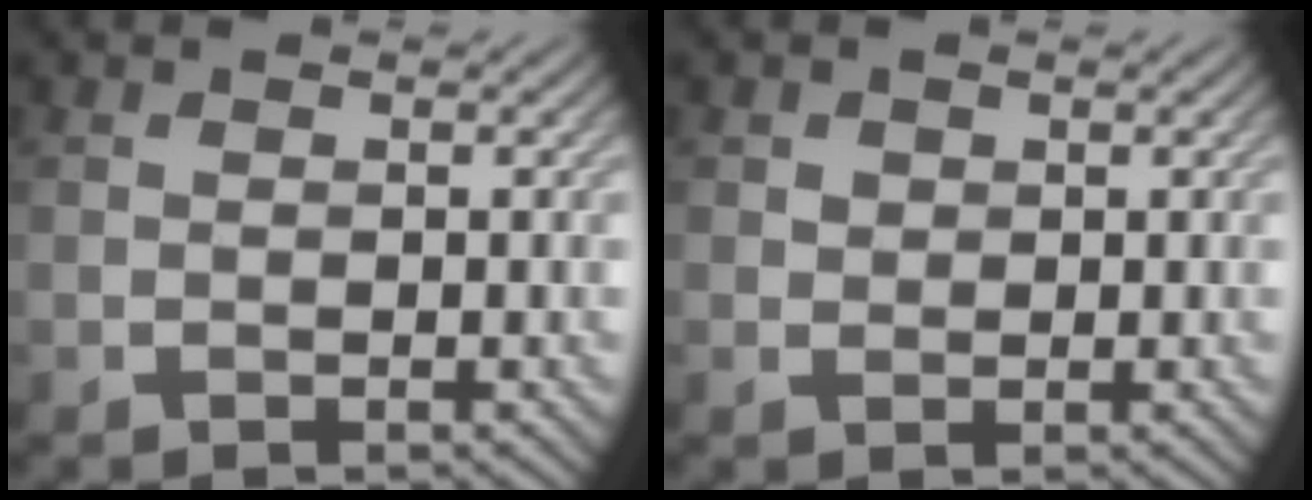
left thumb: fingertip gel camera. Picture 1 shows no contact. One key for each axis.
{"total": 1.1, "fx": 0.4, "fy": 1.0, "fz": 0.3, "tx": -0.007, "ty": -0.003, "tz": 0.006}